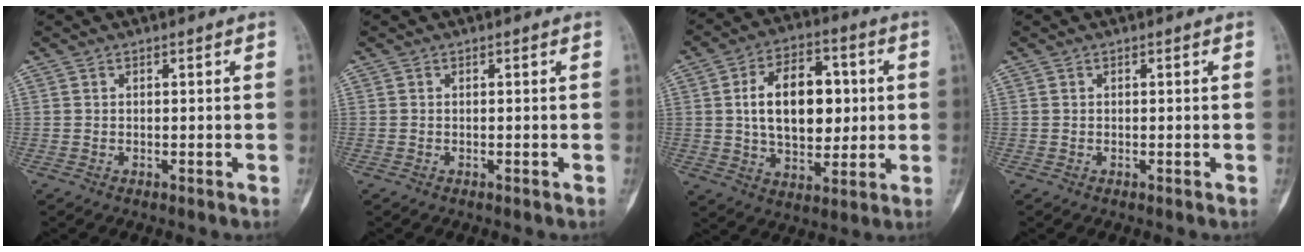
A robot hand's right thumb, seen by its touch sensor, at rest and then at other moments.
{"total": 0.0}
{"total": 15.9, "force": [1.7, 9.9, 12.2], "torque": [-0.154, 0.012, 0.028]}
{"total": 0.0}